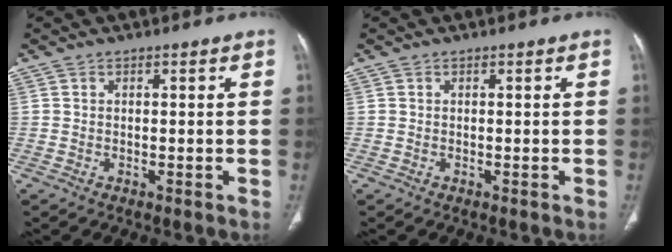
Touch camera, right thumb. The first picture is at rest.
{"total": 0.0}